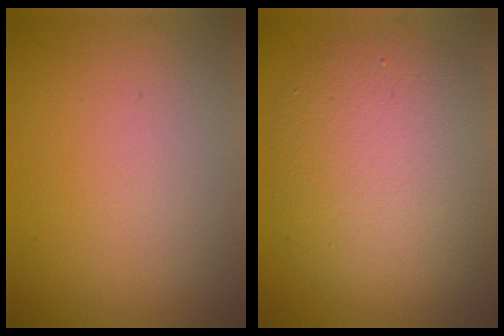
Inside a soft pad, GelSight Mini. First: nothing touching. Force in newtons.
{"total": 7.9, "press": 7.9, "slide": 0.8}